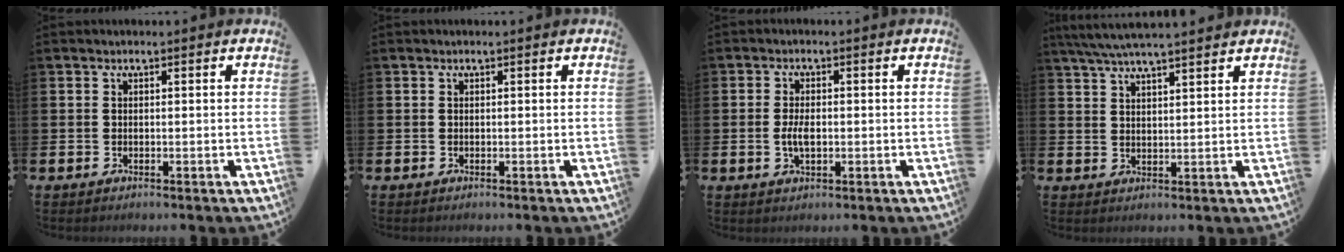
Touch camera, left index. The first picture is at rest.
{"total": 0.0}
{"total": 3.0, "force": [-0.2, 1.4, 2.6], "torque": [-0.055, -0.001, -0.007]}
{"total": 5.2, "force": [4.9, 0.1, 2.0], "torque": [-0.055, -0.011, 0.089]}